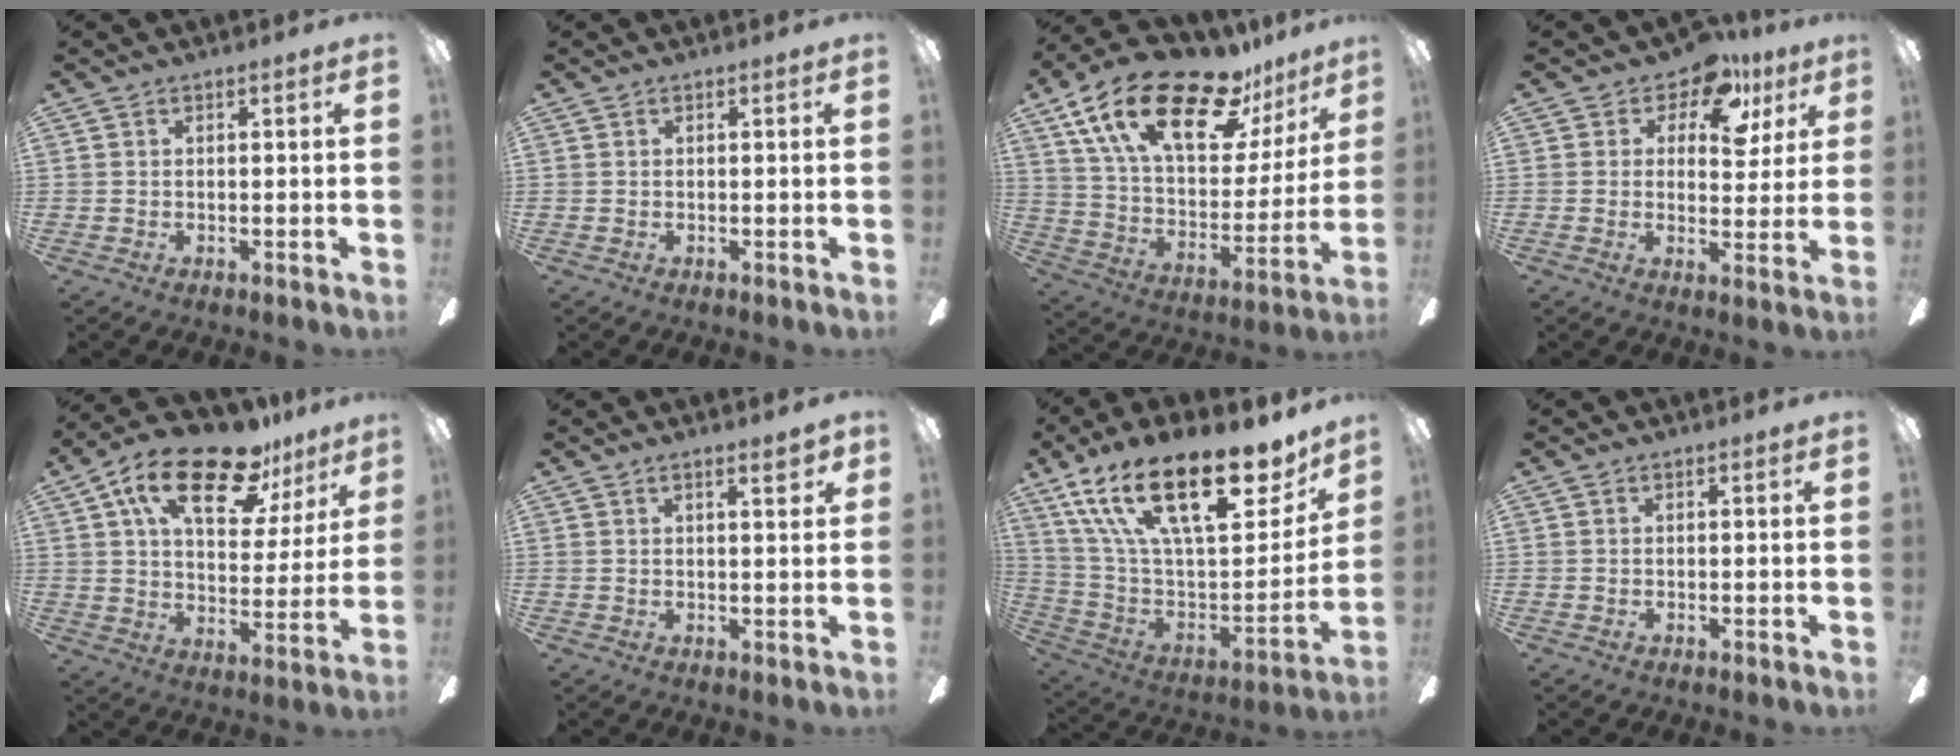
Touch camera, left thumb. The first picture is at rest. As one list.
[{"total": 0.0}, {"total": 26.2, "force": [16.2, 11.0, 17.4], "torque": [-0.303, -0.087, 0.278]}, {"total": 10.7, "force": [6.7, 5.6, 6.3], "torque": [-0.079, -0.036, 0.114]}, {"total": 20.7, "force": [12.8, 8.9, 13.5], "torque": [-0.228, -0.057, 0.217]}, {"total": 3.6, "force": [2.1, 0.6, 2.8], "torque": [-0.034, -0.007, 0.030]}, {"total": 27.5, "force": [16.5, 10.8, 19.2], "torque": [-0.322, -0.102, 0.281]}, {"total": 0.0}]